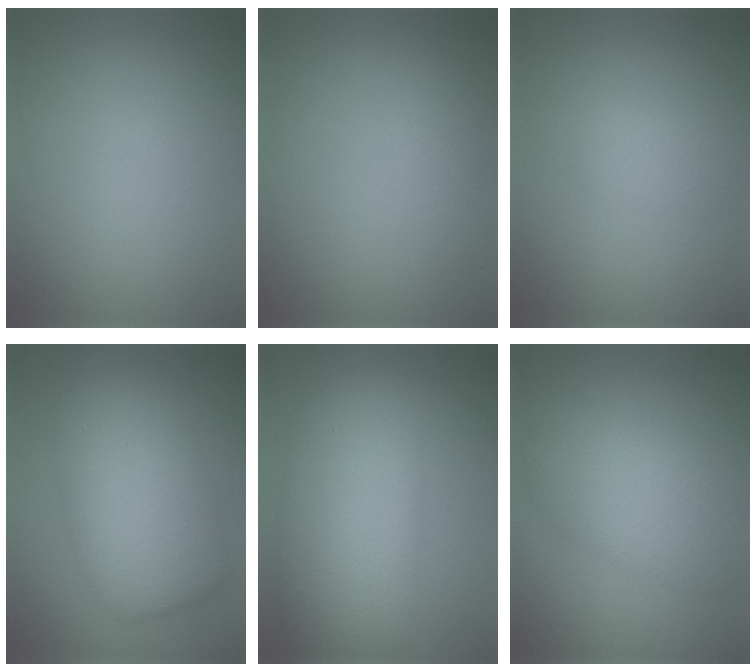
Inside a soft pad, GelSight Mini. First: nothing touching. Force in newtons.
{"total": 2.0, "press": 2.0, "slide": 0.0}
{"total": 1.8, "press": 1.8, "slide": 0.1}
{"total": 9.0, "press": 9.0, "slide": 0.1}
{"total": 9.5, "press": 9.5, "slide": 0.5}
{"total": 6.0, "press": 6.0, "slide": 0.5}